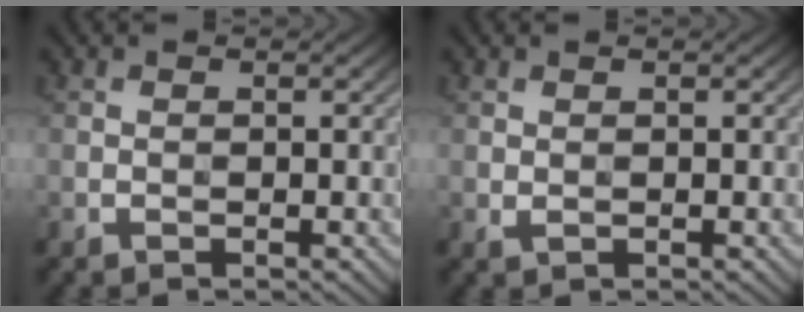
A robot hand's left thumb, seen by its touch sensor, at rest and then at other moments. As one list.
[{"total": 0.6, "force": [0.1, 0.3, 0.4], "torque": [-0.013, -0.001, 0.004]}]